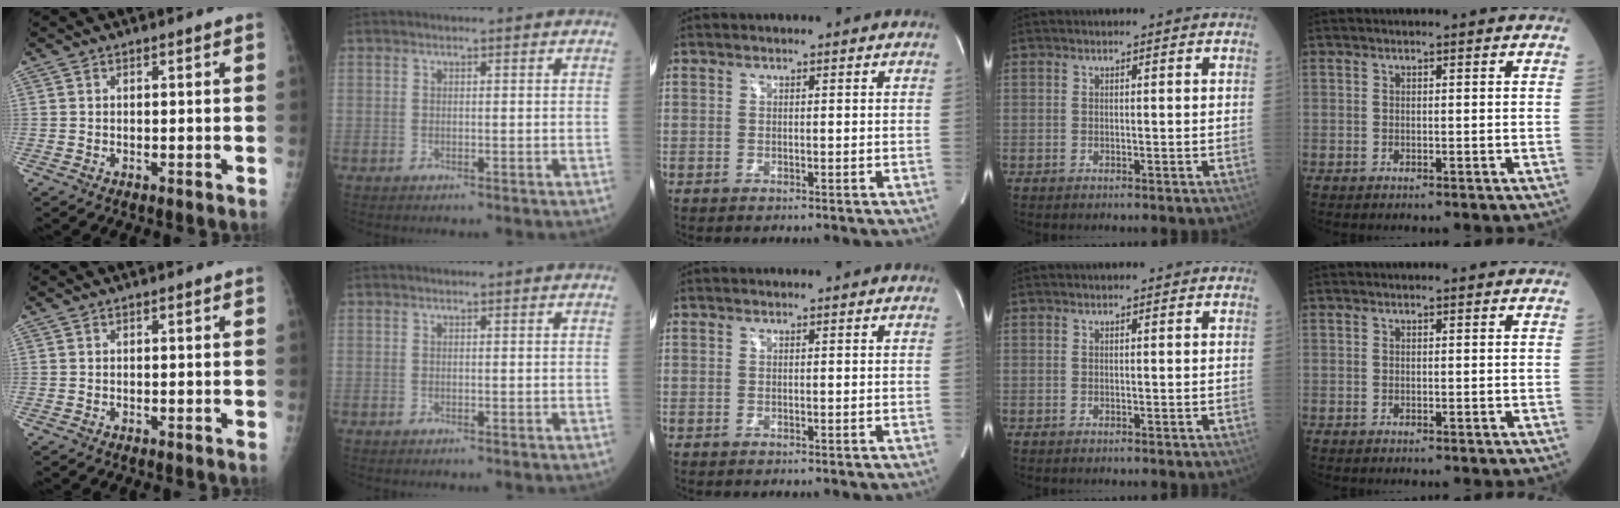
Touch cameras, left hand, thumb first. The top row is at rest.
{}